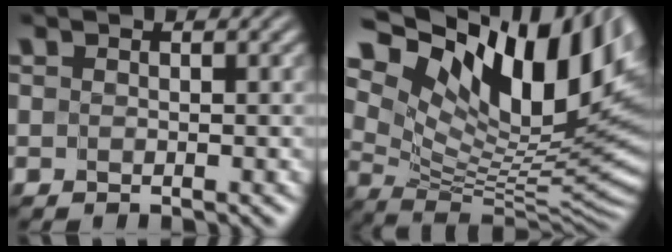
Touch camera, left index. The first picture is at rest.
{"total": 16.9, "force": [9.0, 7.4, 12.2], "torque": [-0.225, 0.027, 0.169]}